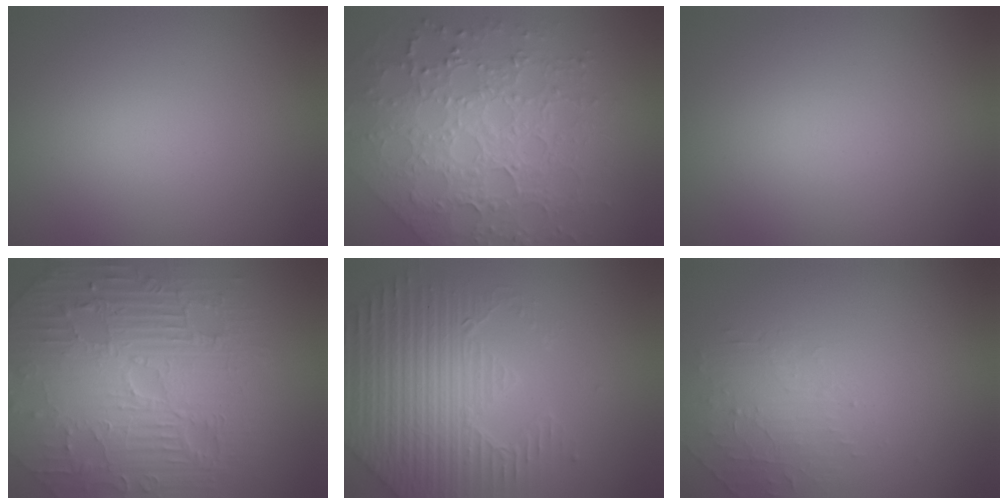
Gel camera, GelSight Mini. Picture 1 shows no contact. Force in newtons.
{"total": 8.5, "press": 6.1, "slide": 5.9}
{"total": 0.0}
{"total": 11.7, "press": 7.5, "slide": 8.9}
{"total": 6.5, "press": 5.3, "slide": 3.8}
{"total": 1.8, "press": 0.5, "slide": 1.7}